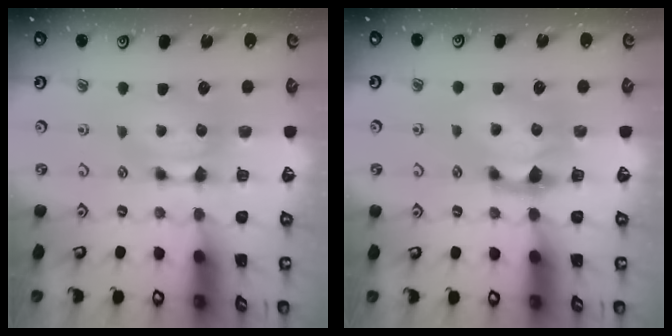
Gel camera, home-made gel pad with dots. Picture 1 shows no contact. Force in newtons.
{"total": 1.6, "press": 1.2, "slide": 1.1}